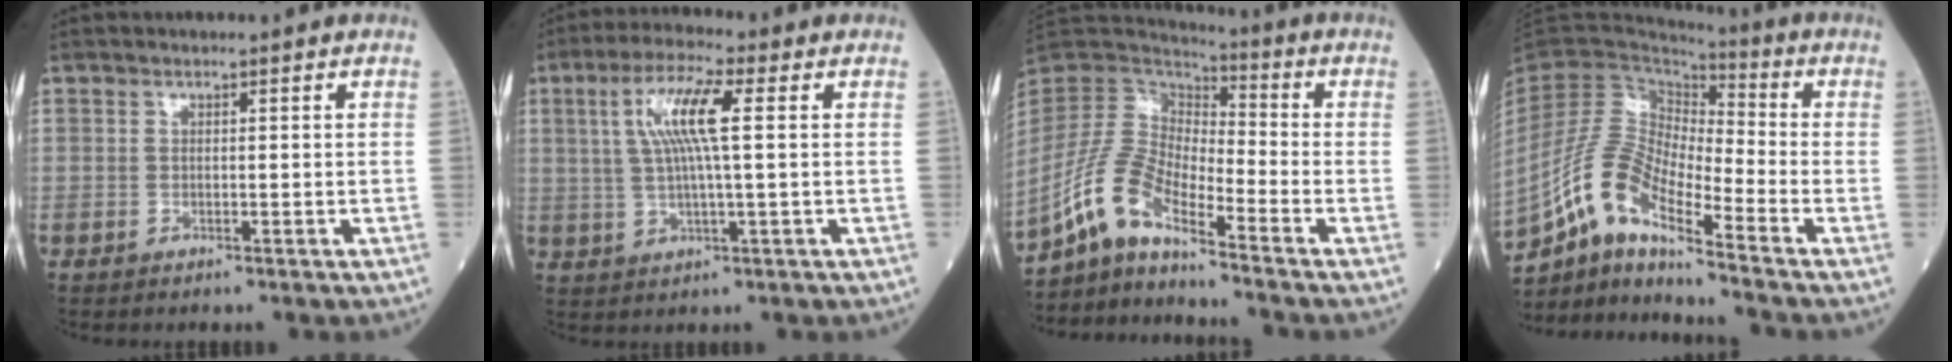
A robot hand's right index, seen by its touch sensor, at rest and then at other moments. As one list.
[{"total": 8.6, "force": [2.0, 0.7, 8.3], "torque": [-0.167, 0.011, 0.037]}, {"total": 9.8, "force": [-7.5, 1.9, 6.1], "torque": [-0.145, 0.015, -0.149]}, {"total": 10.9, "force": [-7.7, 1.8, 7.6], "torque": [-0.170, 0.011, -0.148]}]